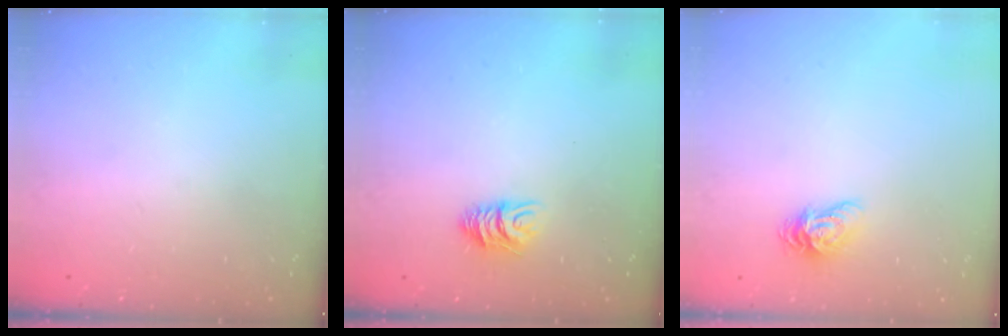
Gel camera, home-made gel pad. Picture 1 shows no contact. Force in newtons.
{"total": 6.8, "press": 6.8, "slide": 0.2}
{"total": 6.6, "press": 6.6, "slide": 0.6}